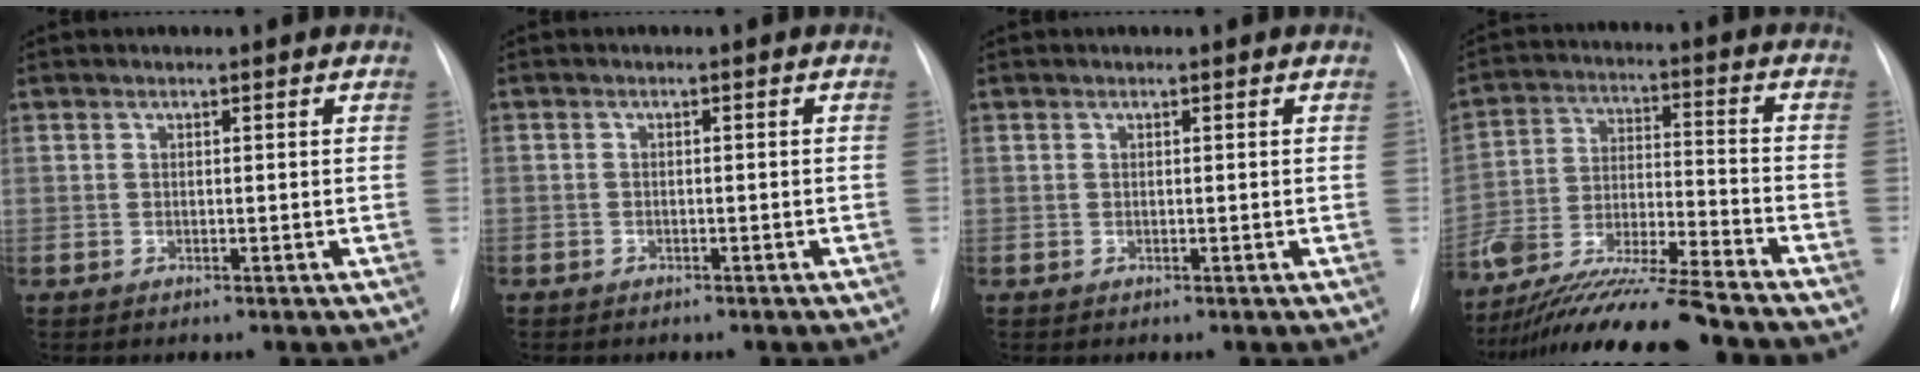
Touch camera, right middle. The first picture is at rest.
{"total": 1.6, "force": [-1.1, 1.1, 0.3], "torque": [-0.011, 0.003, -0.013]}
{"total": 0.0}
{"total": 19.8, "force": [-16.9, 0.8, 10.3], "torque": [-0.200, -0.027, -0.297]}